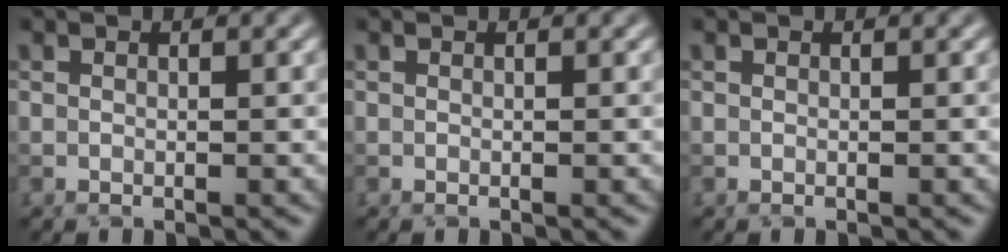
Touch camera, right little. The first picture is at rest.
{"total": 0.0}
{"total": 0.0}